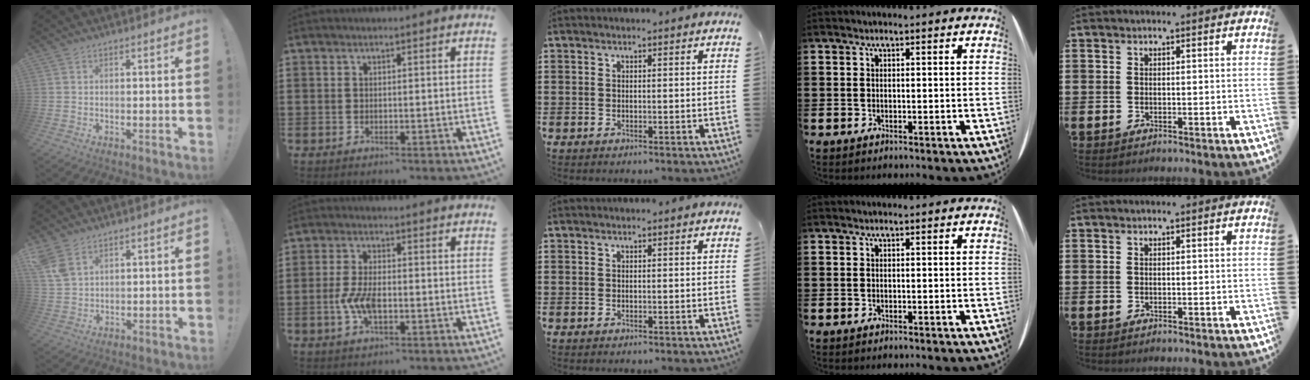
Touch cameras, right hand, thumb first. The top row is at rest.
{"thumb": {"total": 5.8, "force": [3.5, 3.3, 3.3], "torque": [-0.057, -0.012, 0.070]}, "index": {"total": 5.1, "force": [-1.3, 2.0, 4.5], "torque": [-0.107, -0.007, -0.028]}}